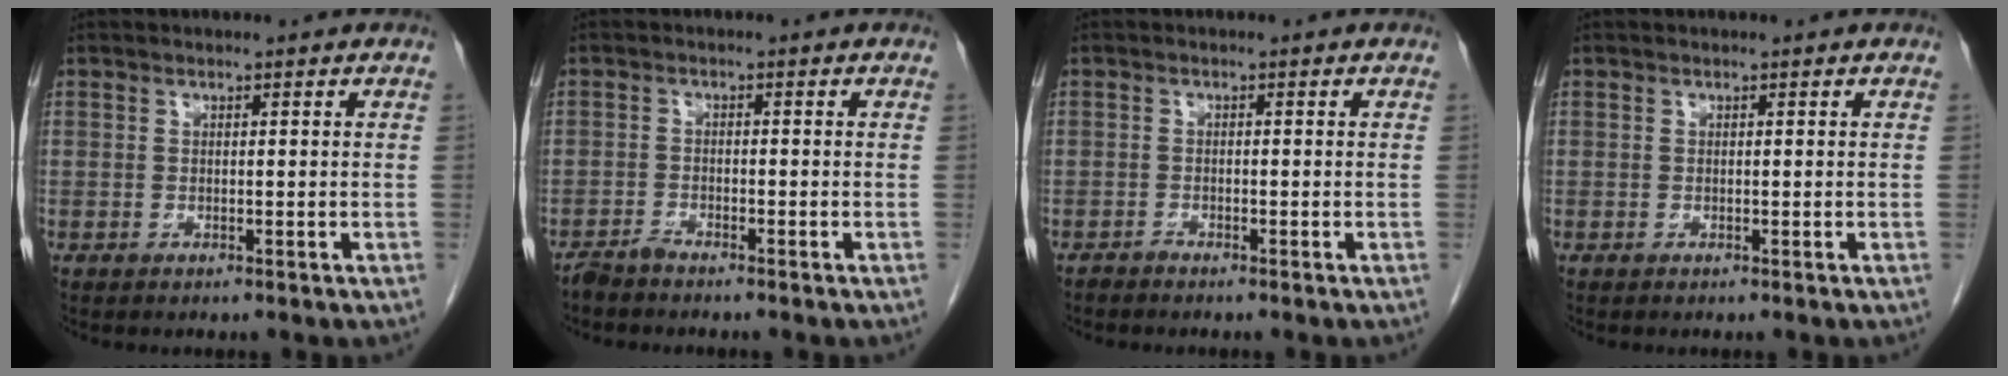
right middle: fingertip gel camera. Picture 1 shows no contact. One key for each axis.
{"total": 1.8, "fx": -1.7, "fy": 0.0, "fz": 0.5, "tx": -0.011, "ty": -0.003, "tz": -0.033}
{"total": 0.7, "fx": -0.7, "fy": 0.0, "fz": 0.1, "tx": -0.005, "ty": -0.001, "tz": -0.015}
{"total": 0.0}